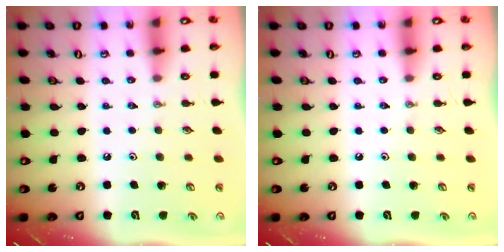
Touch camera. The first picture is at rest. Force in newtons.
{"total": 0.0}